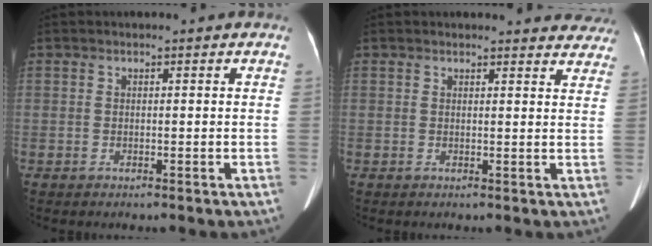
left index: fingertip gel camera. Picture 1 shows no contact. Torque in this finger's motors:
{"motor_torque": [-0.01, -0.44, 0.09, 0.01]}